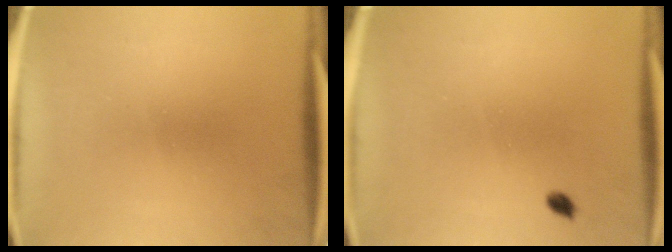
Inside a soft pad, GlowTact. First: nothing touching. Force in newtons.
{"total": 1.0}